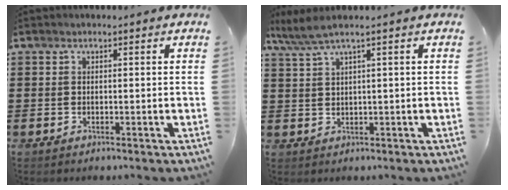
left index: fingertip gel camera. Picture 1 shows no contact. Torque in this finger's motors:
{"motor_torque": [1.14, -0.99, 0.18, 0.11]}